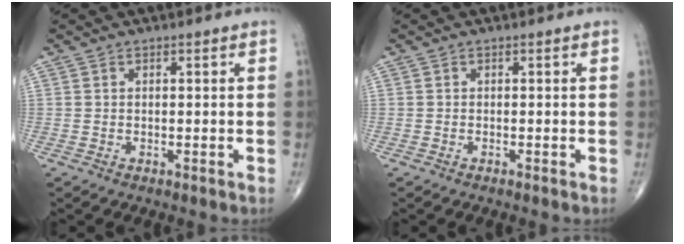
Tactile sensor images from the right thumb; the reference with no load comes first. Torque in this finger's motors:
{"motor_torque": [0.21, -0.01, -0.13, -0.21, -0.01]}